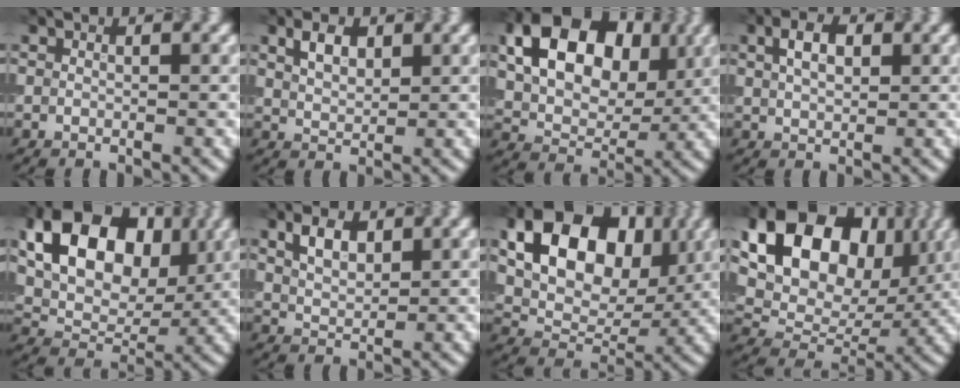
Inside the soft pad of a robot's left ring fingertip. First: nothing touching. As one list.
[{"total": 2.6, "force": [1.3, 1.5, 1.6], "torque": [-0.033, 0.003, 0.027]}, {"total": 11.0, "force": [2.9, 7.5, 7.4], "torque": [-0.127, 0.003, 0.043]}, {"total": 3.1, "force": [1.1, 1.8, 2.3], "torque": [-0.045, 0.006, 0.021]}, {"total": 11.4, "force": [3.5, 7.6, 7.7], "torque": [-0.131, 0.002, 0.057]}, {"total": 3.1, "force": [1.6, 1.7, 2.0], "torque": [-0.042, 0.003, 0.032]}, {"total": 11.7, "force": [3.6, 7.9, 7.9], "torque": [-0.135, -0.002, 0.060]}, {"total": 17.2, "force": [6.2, 11.9, 10.7], "torque": [-0.193, 0.046, 0.112]}]